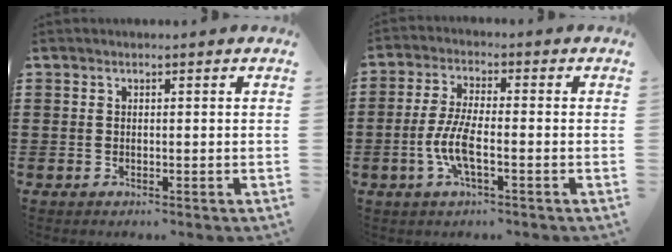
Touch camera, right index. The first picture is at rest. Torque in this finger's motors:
{"motor_torque": [2.14, 0.00, 0.21, 0.14]}